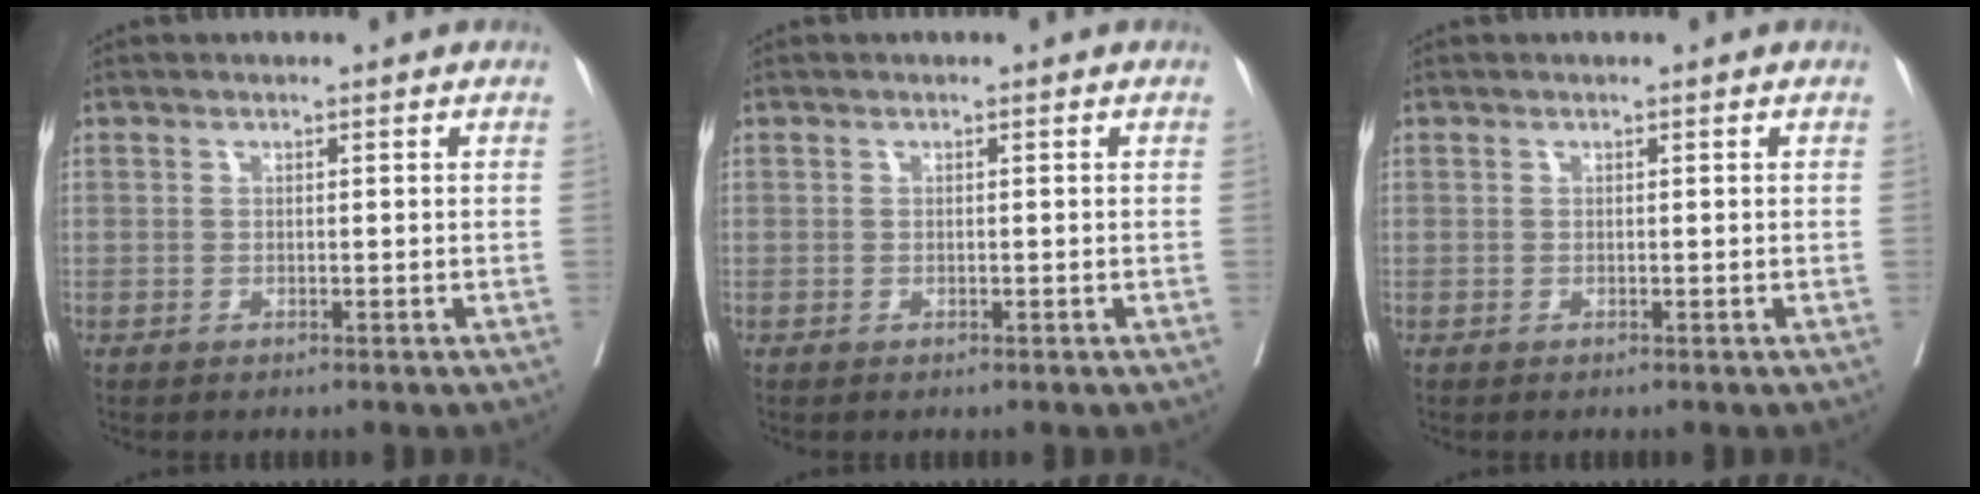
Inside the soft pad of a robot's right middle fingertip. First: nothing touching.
{"total": 0.0}
{"total": 0.0}